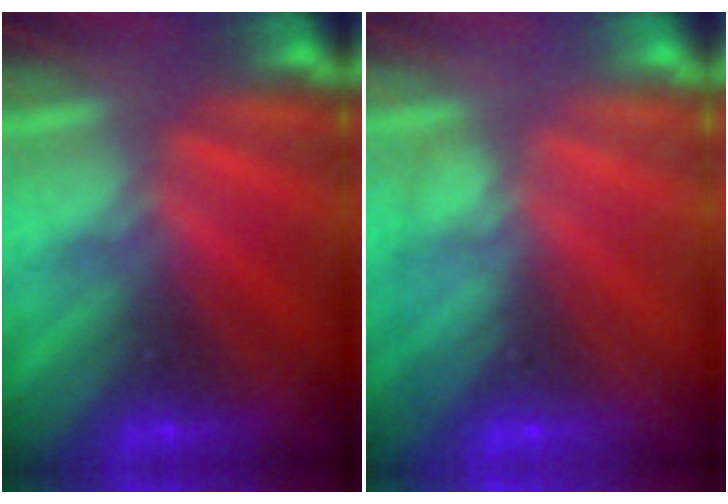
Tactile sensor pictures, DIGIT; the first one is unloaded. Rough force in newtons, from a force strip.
{"total": 1.8}